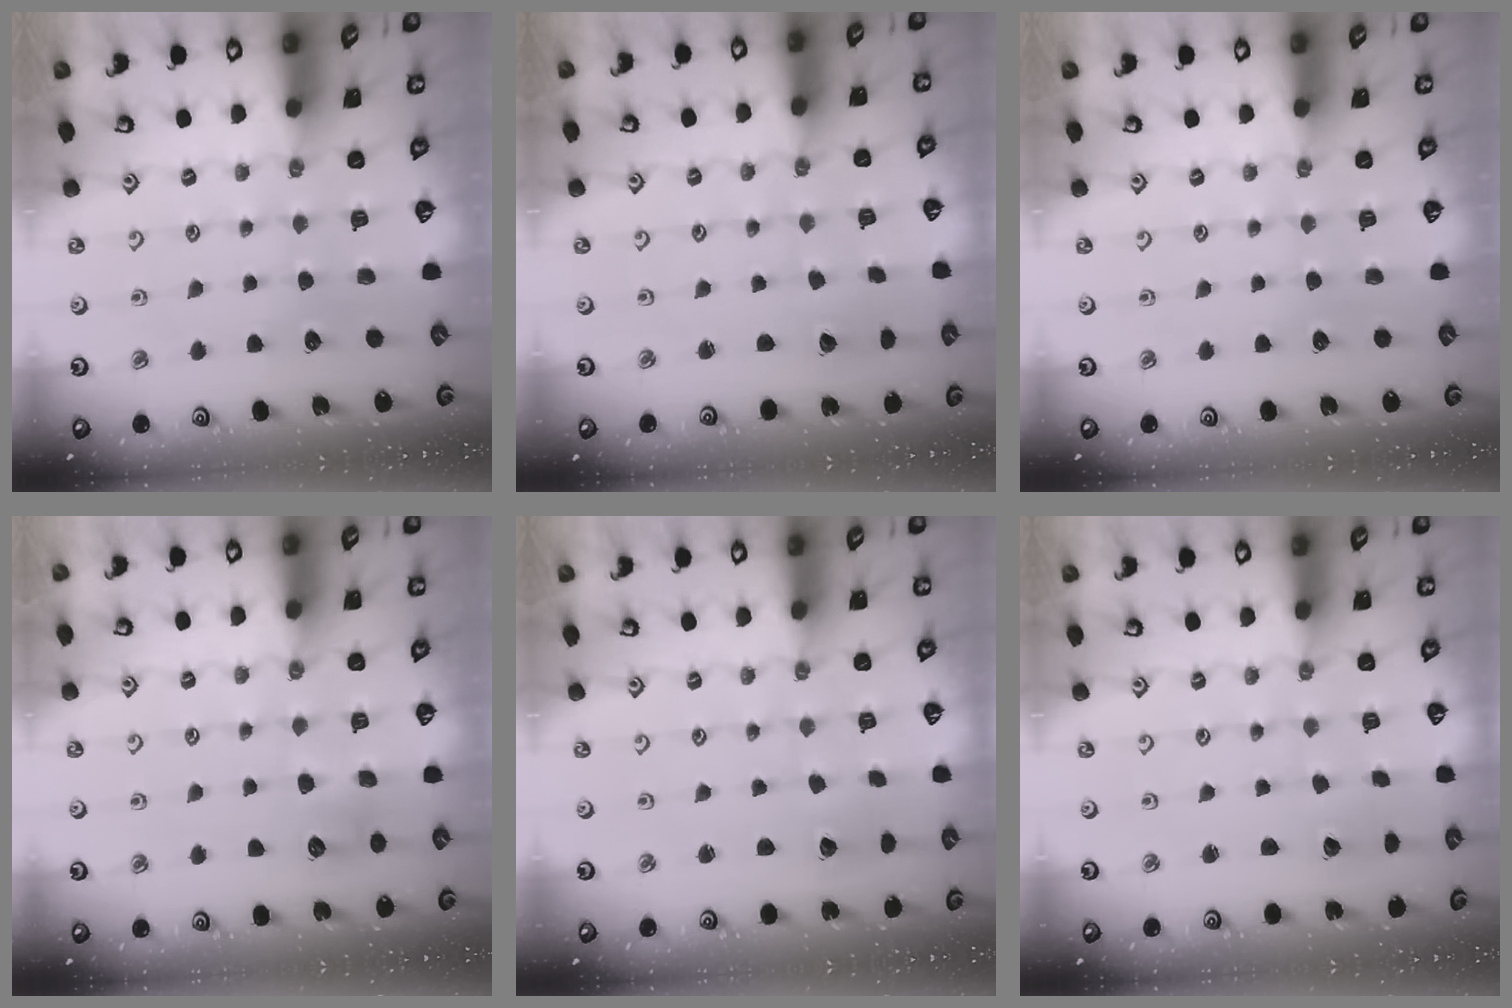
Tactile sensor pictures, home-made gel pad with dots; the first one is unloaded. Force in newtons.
{"total": 1.5, "press": 1.5, "slide": 0.0}
{"total": 0.0}
{"total": 4.9, "press": 4.8, "slide": 0.6}
{"total": 1.3, "press": 1.3, "slide": 0.0}
{"total": 1.5, "press": 1.5, "slide": 0.0}